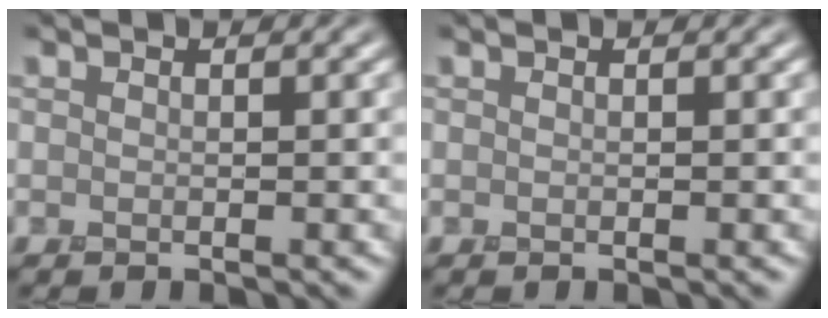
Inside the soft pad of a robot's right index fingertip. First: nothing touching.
{"total": 0.0}